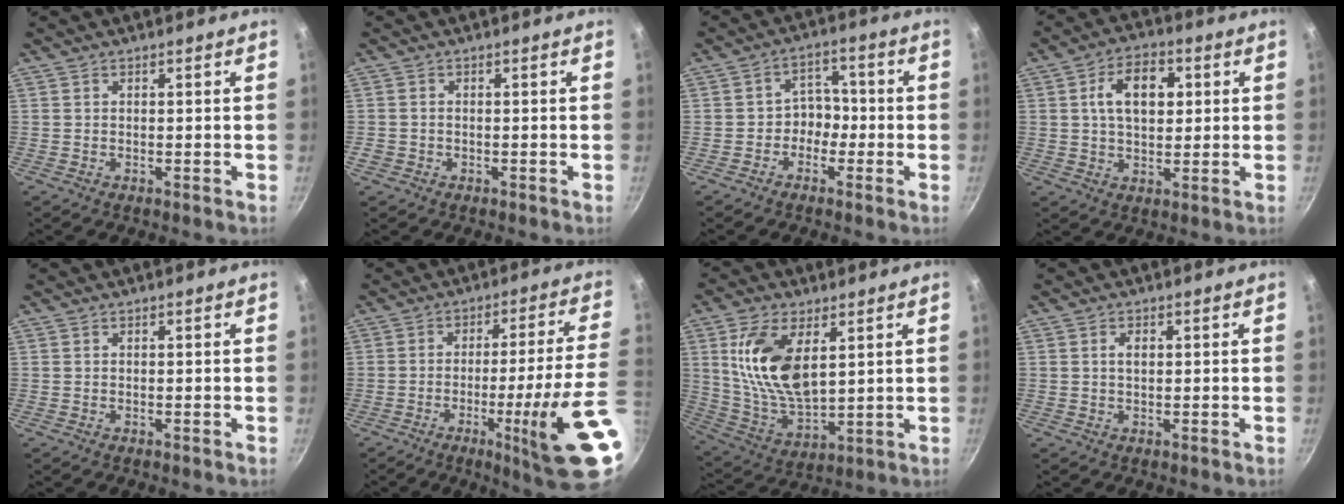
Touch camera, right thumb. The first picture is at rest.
{"total": 1.3, "force": [-0.6, 1.0, 0.5], "torque": [-0.013, 0.004, -0.008]}
{"total": 4.9, "force": [-1.6, 4.0, 2.3], "torque": [0.012, 0.027, -0.033]}
{"total": 10.2, "force": [2.3, 6.4, 7.6], "torque": [-0.104, 0.006, 0.031]}
{"total": 0.0}
{"total": 19.0, "force": [-5.9, 1.2, 18.0], "torque": [-0.239, 0.019, -0.075]}
{"total": 15.7, "force": [4.7, 8.1, 12.6], "torque": [-0.231, -0.027, 0.101]}
{"total": 1.9, "force": [0.4, 1.1, 1.5], "torque": [-0.022, 0.004, 0.007]}